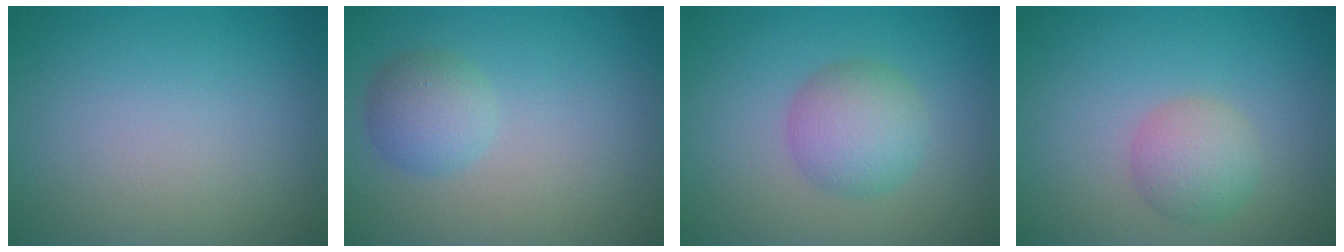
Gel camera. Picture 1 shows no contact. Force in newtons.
{"total": 2.6, "press": 2.6, "slide": 0.1}
{"total": 3.9, "press": 3.9, "slide": 0.2}
{"total": 2.9, "press": 2.9, "slide": 0.1}